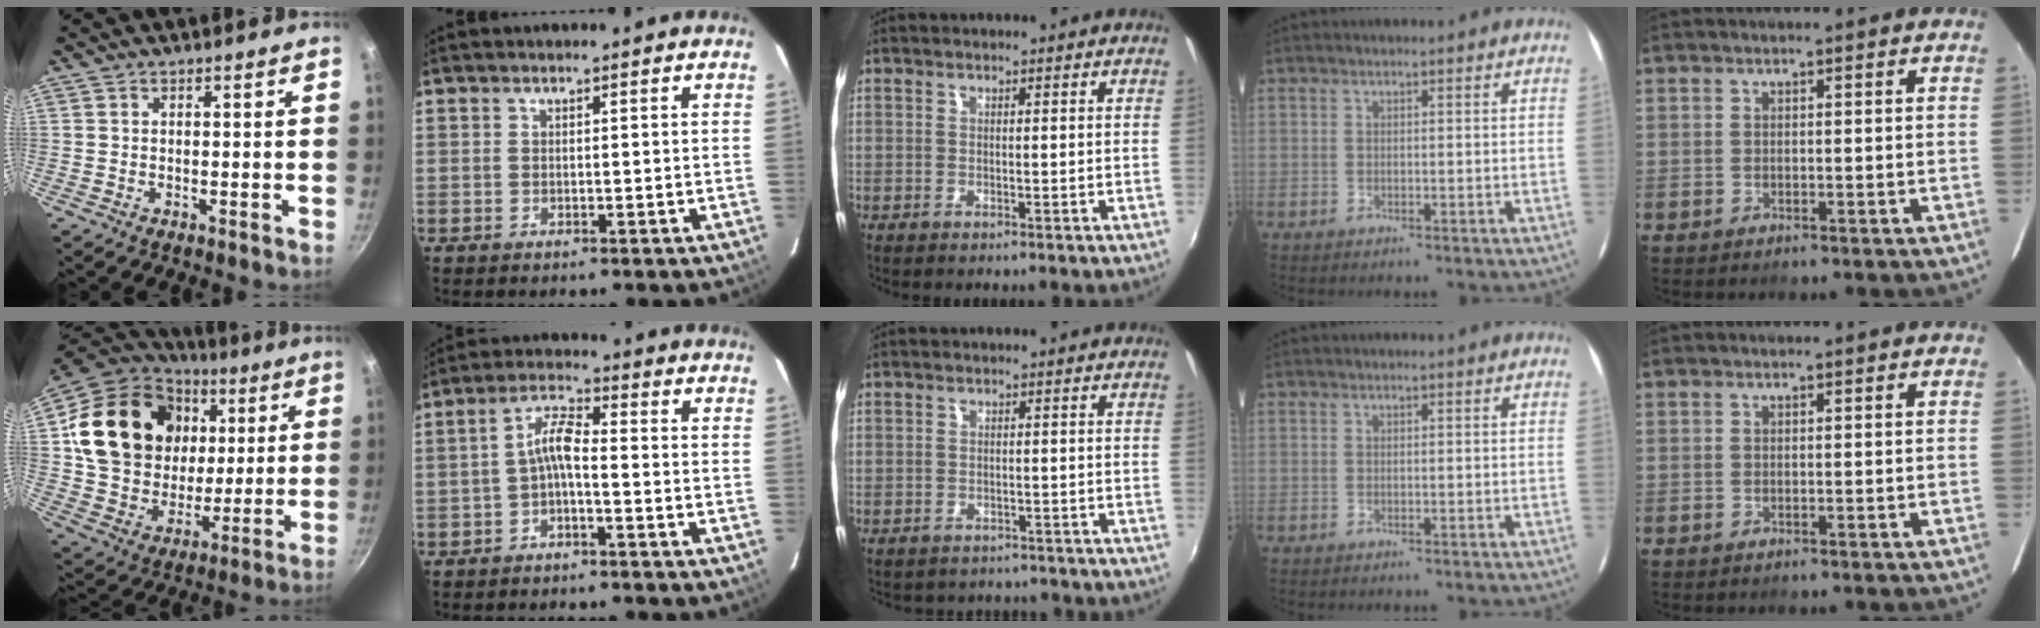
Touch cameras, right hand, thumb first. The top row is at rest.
{"thumb": {"total": 25.3, "force": [6.1, 19.9, 14.4], "torque": [-0.238, 0.003, 0.114]}, "index": {"total": 4.5, "force": [-1.8, 1.1, 4.0], "torque": [-0.089, 0.016, -0.034]}, "middle": {"total": 4.3, "force": [-3.5, 2.5, 0.4], "torque": [-0.008, 0.008, -0.047]}}